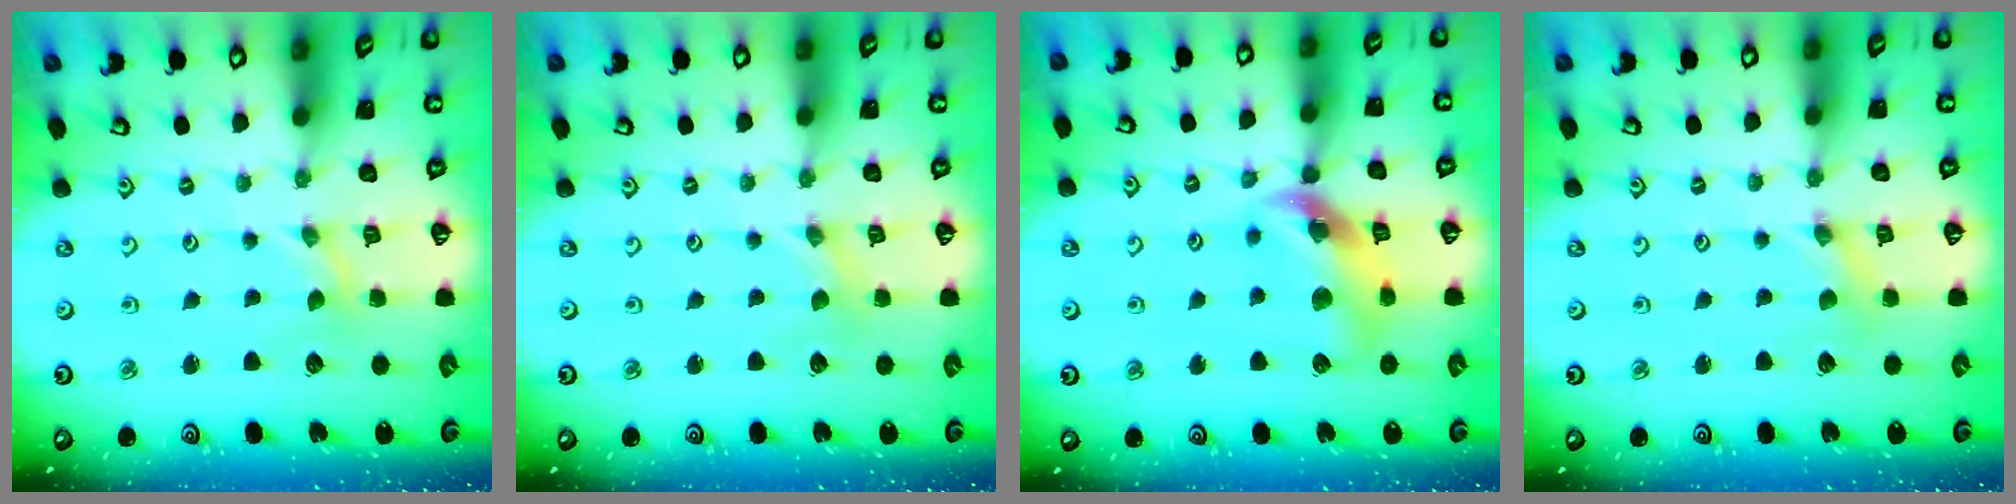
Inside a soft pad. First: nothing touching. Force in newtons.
{"total": 0.0}
{"total": 14.5, "press": 14.4, "slide": 1.9}
{"total": 0.8, "press": 0.8, "slide": 0.2}